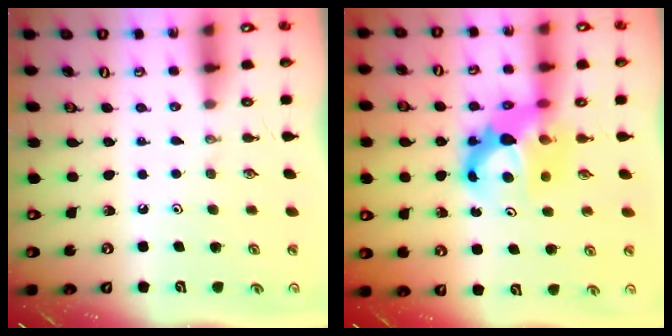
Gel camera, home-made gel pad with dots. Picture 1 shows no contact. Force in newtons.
{"total": 9.6, "press": 9.6, "slide": 1.1}